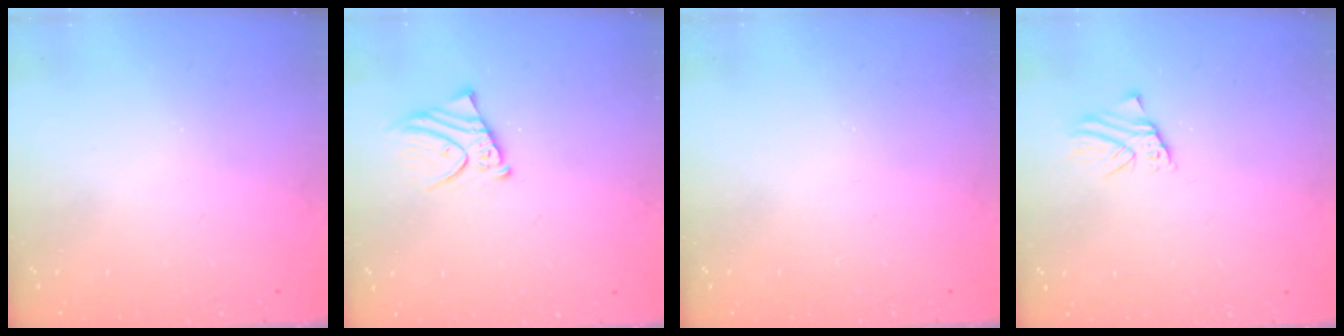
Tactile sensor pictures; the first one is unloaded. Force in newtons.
{"total": 3.7, "press": 3.7, "slide": 0.5}
{"total": 0.0}
{"total": 1.4, "press": 1.4, "slide": 0.0}